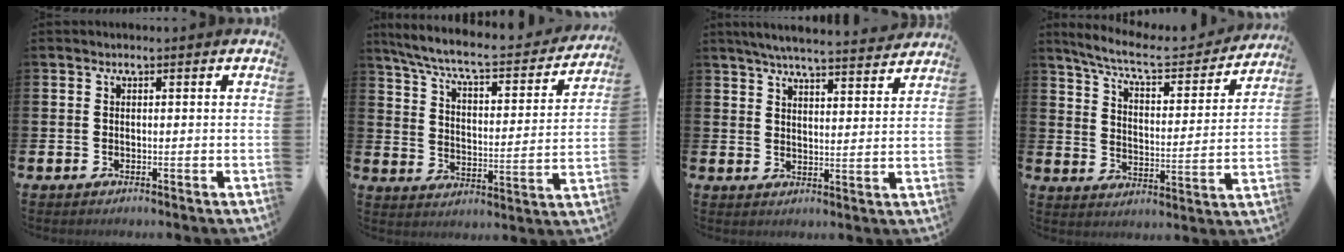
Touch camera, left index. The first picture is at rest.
{"total": 7.6, "force": [6.8, 1.2, 3.2], "torque": [-0.092, -0.050, 0.111]}
{"total": 5.8, "force": [5.6, 0.0, 1.5], "torque": [-0.046, -0.032, 0.100]}
{"total": 8.3, "force": [7.4, 1.7, 3.5], "torque": [-0.092, -0.046, 0.123]}